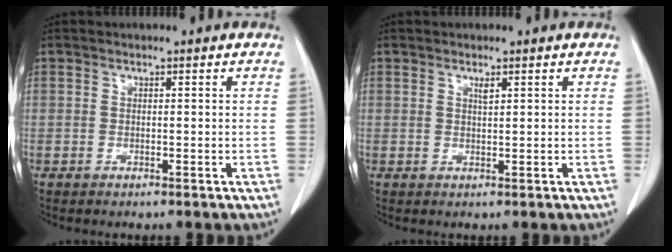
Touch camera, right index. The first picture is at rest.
{"total": 1.0, "force": [0.7, 0.1, 0.7], "torque": [-0.015, -0.004, 0.011]}